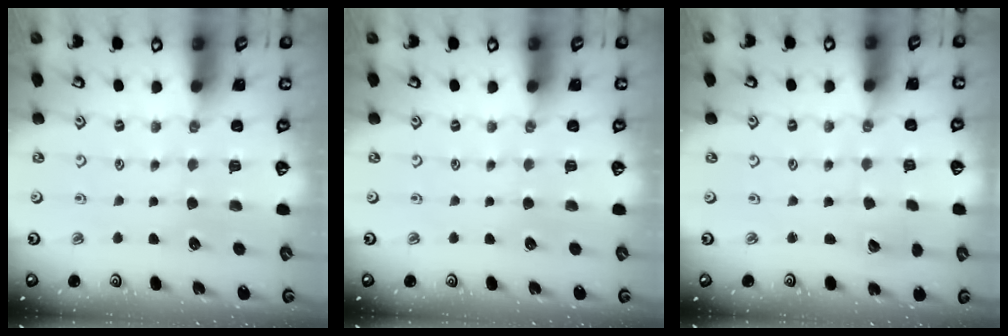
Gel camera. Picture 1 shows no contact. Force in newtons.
{"total": 0.0}
{"total": 2.3, "press": 2.3, "slide": 0.1}